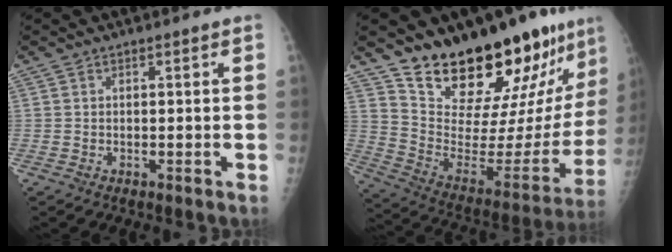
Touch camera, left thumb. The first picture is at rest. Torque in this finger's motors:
{"motor_torque": [1.87, 1.79, 1.23, -1.54, 0.31]}